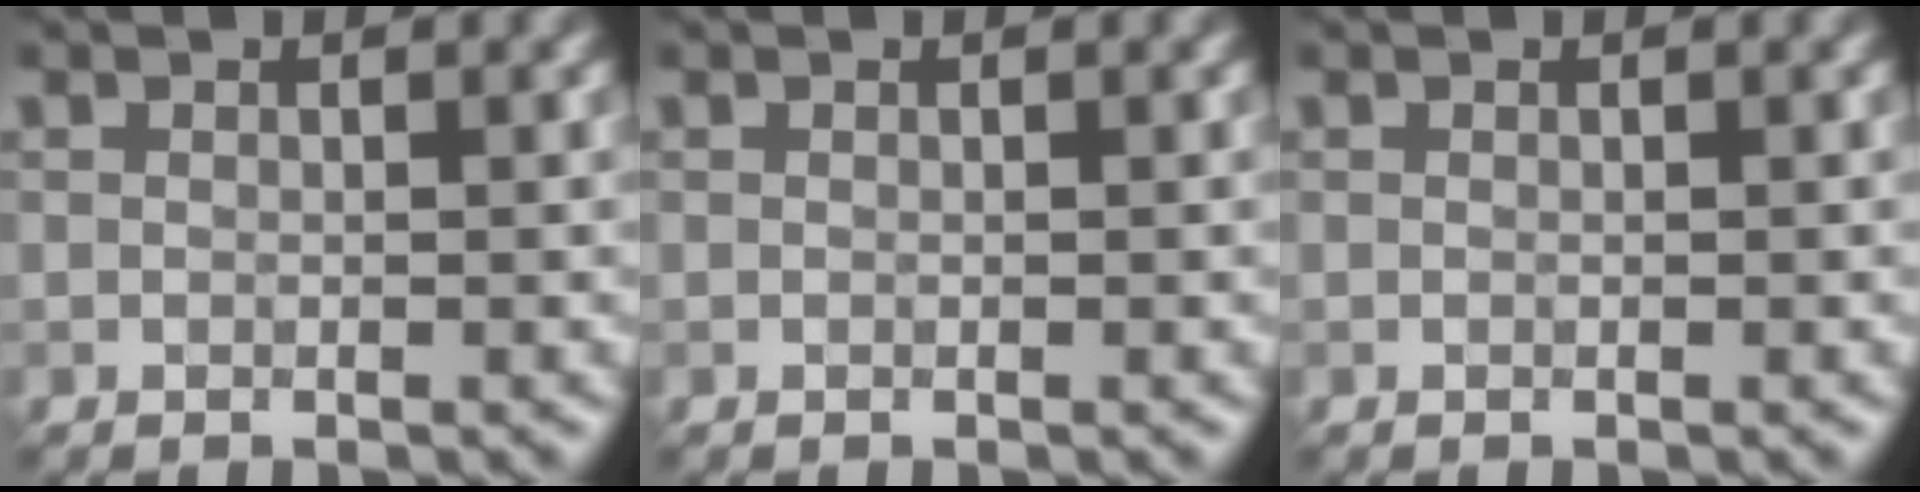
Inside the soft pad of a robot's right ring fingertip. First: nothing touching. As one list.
[{"total": 0.0}, {"total": 0.0}]